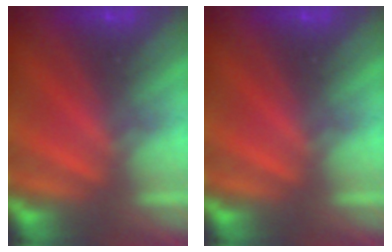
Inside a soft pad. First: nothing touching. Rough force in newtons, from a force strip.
{"total": 0.0}